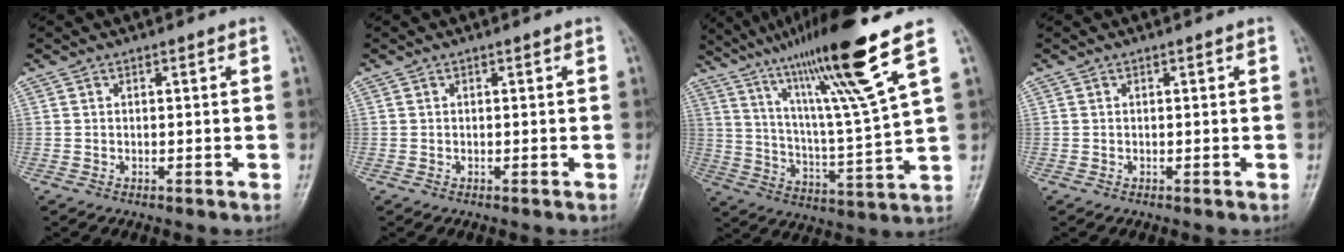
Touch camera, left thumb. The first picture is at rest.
{"total": 0.0}
{"total": 20.4, "force": [12.3, 0.6, 16.3], "torque": [-0.264, -0.053, 0.210]}
{"total": 0.0}